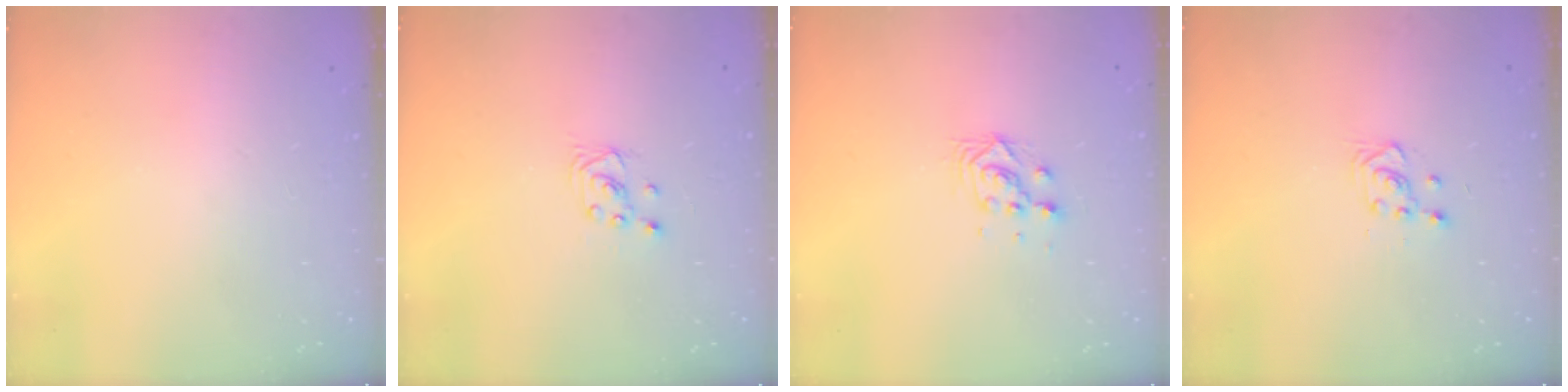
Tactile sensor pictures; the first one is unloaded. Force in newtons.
{"total": 1.7, "press": 1.6, "slide": 0.1}
{"total": 4.8, "press": 4.8, "slide": 0.1}
{"total": 2.8, "press": 2.7, "slide": 0.7}